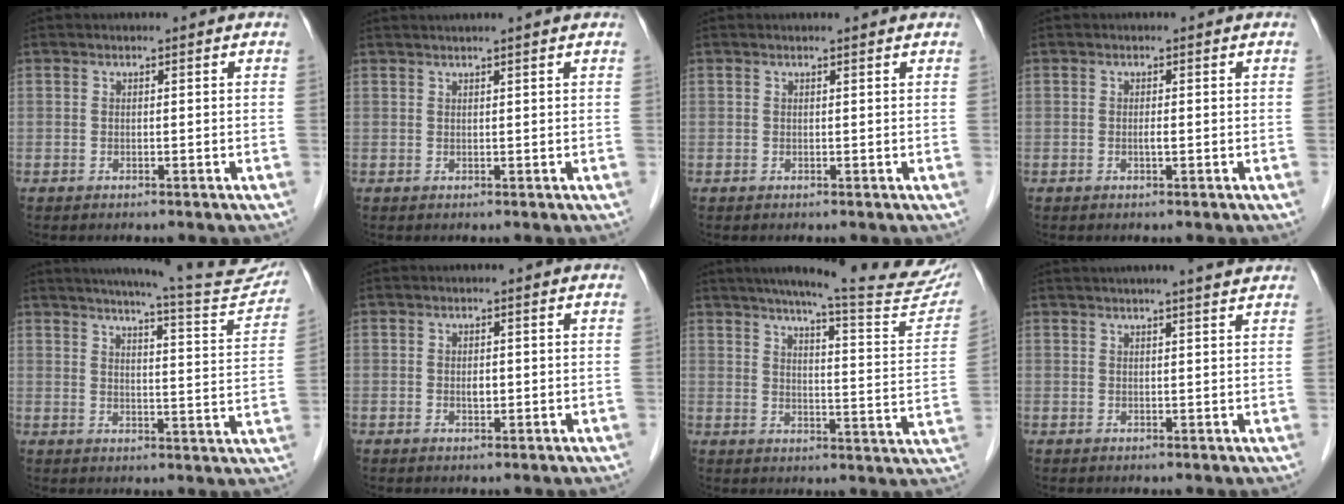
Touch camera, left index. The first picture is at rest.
{"total": 4.1, "force": [3.5, -0.7, 2.0], "torque": [-0.024, 0.028, 0.051]}
{"total": 1.4, "force": [1.4, -0.1, 0.4], "torque": [-0.012, 0.005, 0.017]}
{"total": 0.7, "force": [-0.1, 0.0, 0.7], "torque": [-0.015, -0.001, -0.003]}
{"total": 17.5, "force": [16.1, 0.6, 6.8], "torque": [-0.095, -0.048, 0.192]}
{"total": 1.2, "force": [0.0, 0.7, 1.0], "torque": [-0.018, 0.000, 0.002]}
{"total": 23.3, "force": [20.5, 1.4, 10.9], "torque": [-0.150, -0.057, 0.247]}
{"total": 8.3, "force": [7.2, -0.1, 4.1], "torque": [-0.061, 0.021, 0.084]}